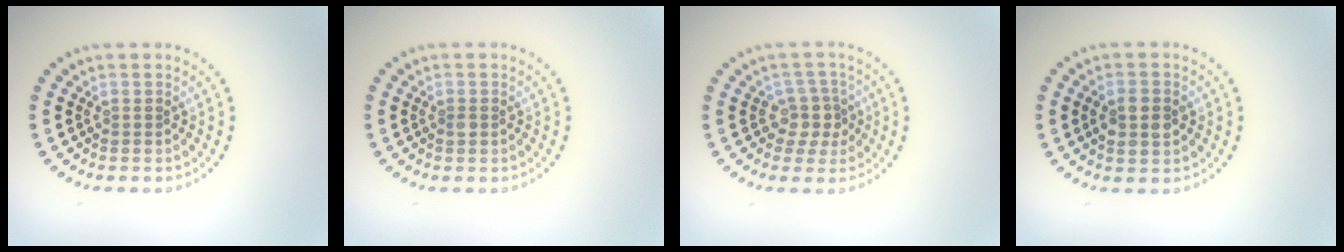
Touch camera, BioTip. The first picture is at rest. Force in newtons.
{"total": 0.6, "press": 0.6, "slide": 0.2}
{"total": 2.3, "press": 2.0, "slide": 1.2}
{"total": 2.8, "press": 2.8, "slide": 0.1}